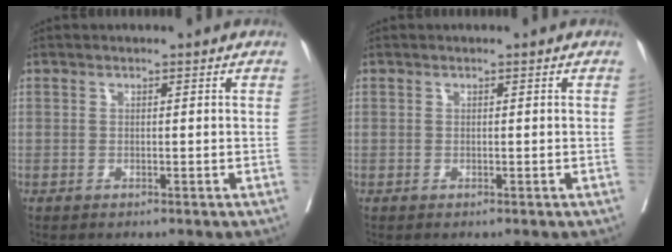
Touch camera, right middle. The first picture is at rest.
{"total": 0.0}